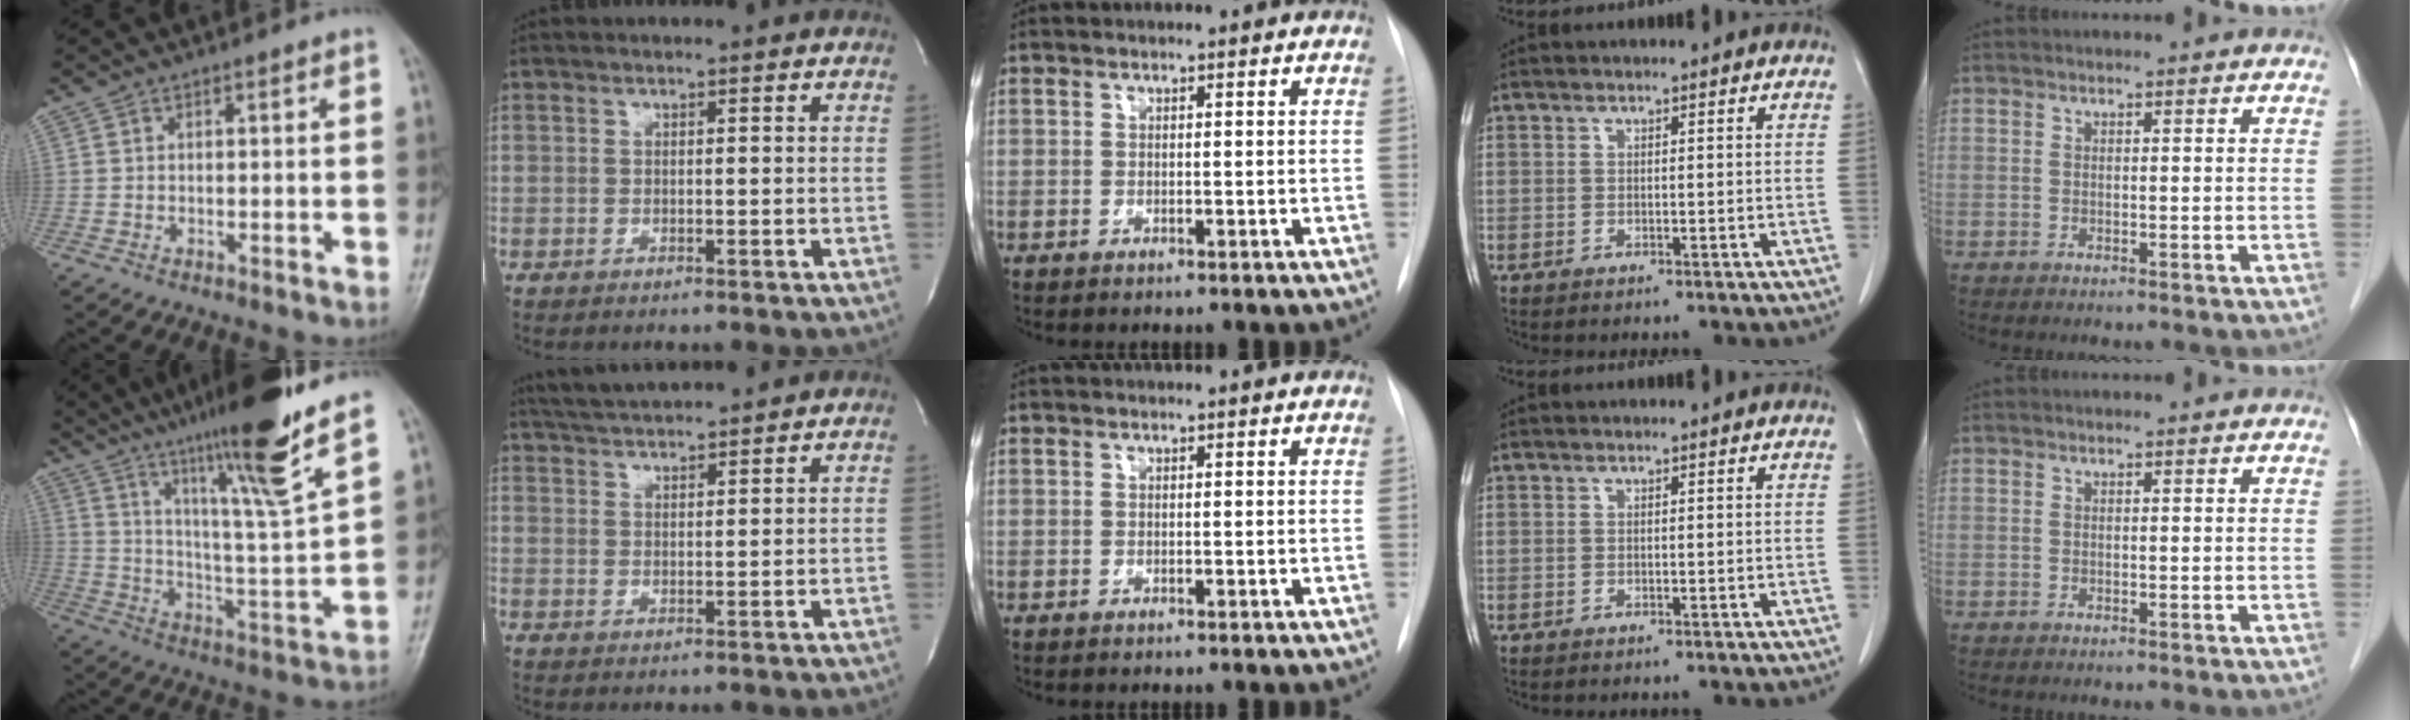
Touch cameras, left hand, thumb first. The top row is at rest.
{"thumb": {"total": 20.0, "force": [14.2, -0.1, 14.1], "torque": [-0.211, -0.072, 0.231]}, "index": {"total": 7.3, "force": [6.9, 0.0, 2.4], "torque": [-0.052, 0.023, 0.117]}}